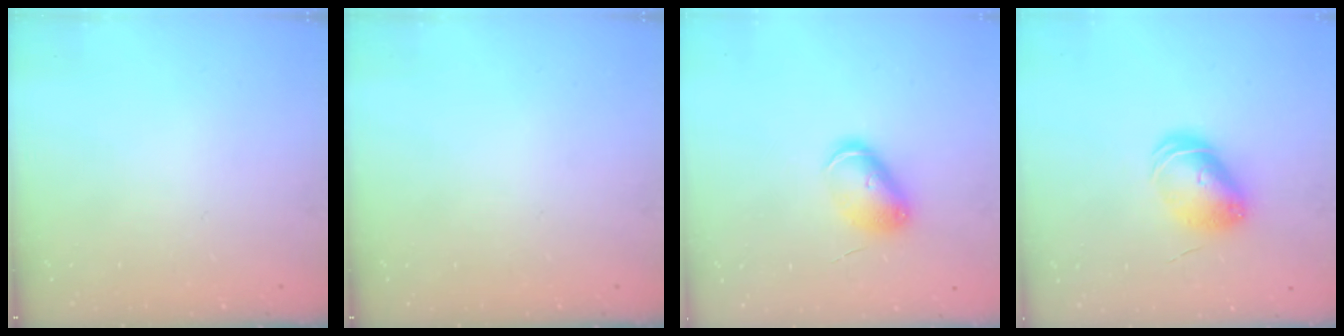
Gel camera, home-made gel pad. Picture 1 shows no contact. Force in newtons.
{"total": 0.0}
{"total": 7.2, "press": 7.2, "slide": 0.9}
{"total": 9.0, "press": 9.0, "slide": 0.3}